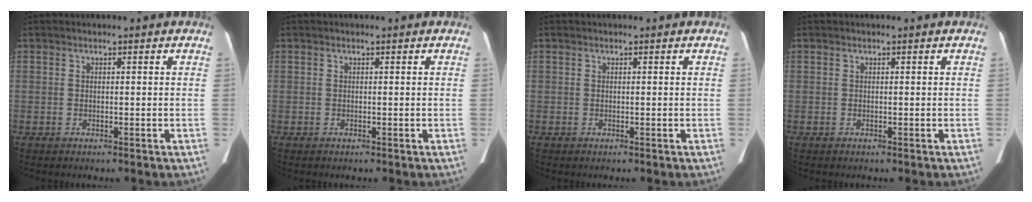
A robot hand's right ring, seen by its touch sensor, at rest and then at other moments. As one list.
[{"total": 0.0}, {"total": 0.0}, {"total": 0.0}]